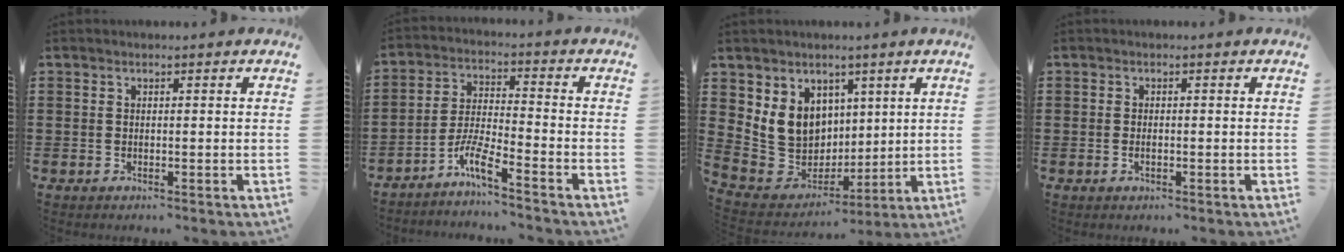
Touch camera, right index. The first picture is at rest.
{"total": 6.3, "force": [-5.0, 0.1, 3.8], "torque": [-0.093, -0.013, -0.100]}
{"total": 9.6, "force": [2.6, 8.7, 3.3], "torque": [-0.105, -0.012, 0.053]}
{"total": 1.0, "force": [-0.3, 0.4, 0.8], "torque": [-0.018, -0.003, -0.005]}